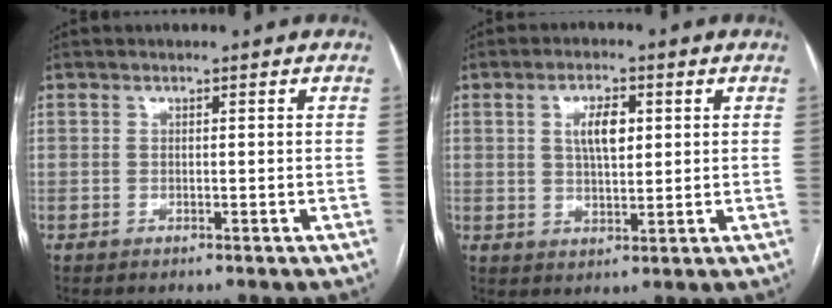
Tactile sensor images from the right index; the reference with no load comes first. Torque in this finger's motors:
{"motor_torque": [0.14, -0.03, 0.13, 0.06]}